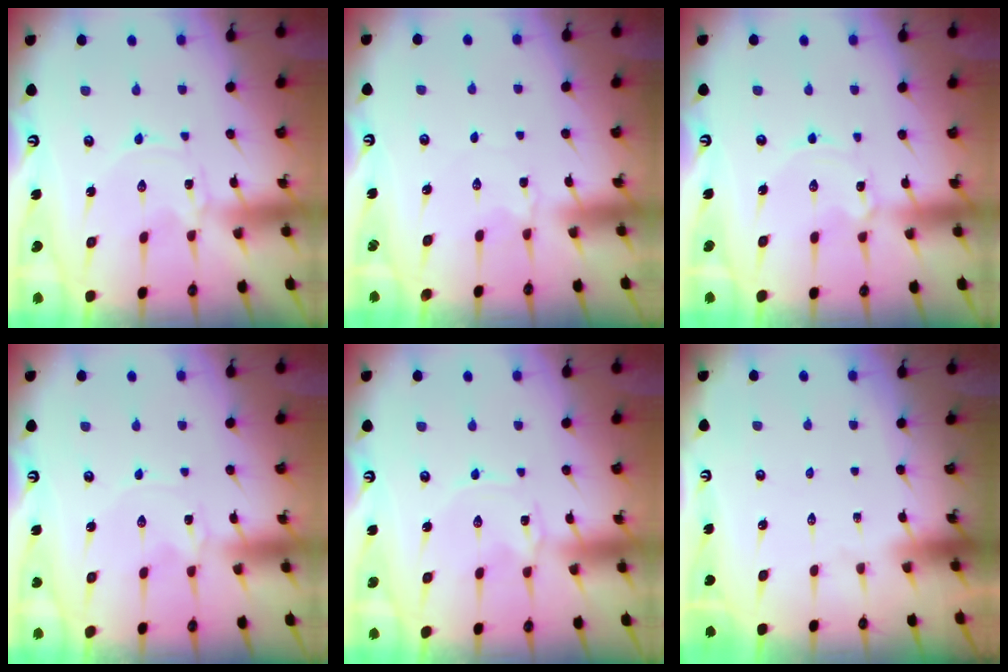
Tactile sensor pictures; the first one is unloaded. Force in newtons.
{"total": 2.1, "press": 2.1, "slide": 0.2}
{"total": 1.6, "press": 1.5, "slide": 0.1}
{"total": 1.2, "press": 1.2, "slide": 0.3}
{"total": 1.0, "press": 1.0, "slide": 0.1}
{"total": 0.0}